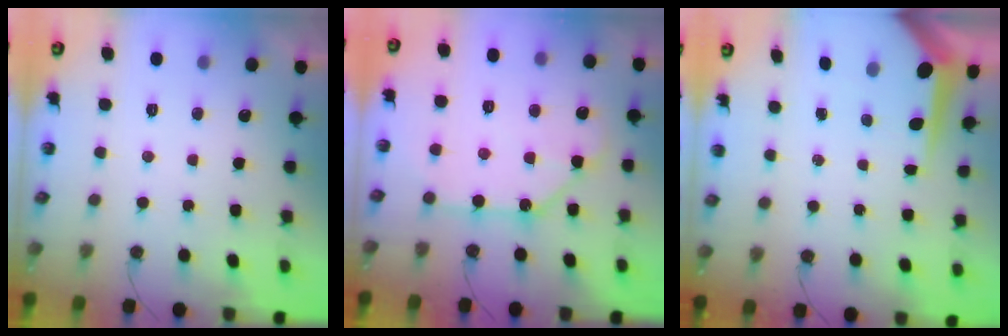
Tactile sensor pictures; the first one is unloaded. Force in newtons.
{"total": 10.8, "press": 10.7, "slide": 1.2}
{"total": 6.0, "press": 6.0, "slide": 0.6}